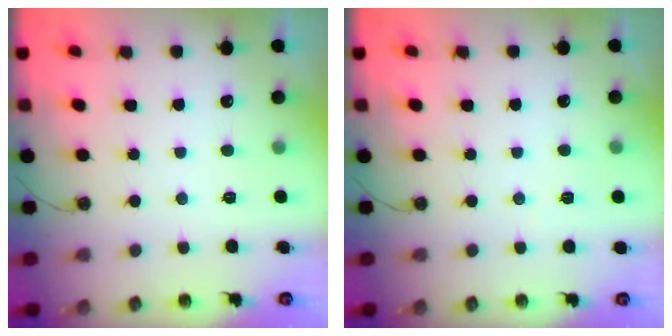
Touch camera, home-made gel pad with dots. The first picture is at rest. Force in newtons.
{"total": 1.9, "press": 1.7, "slide": 1.0}